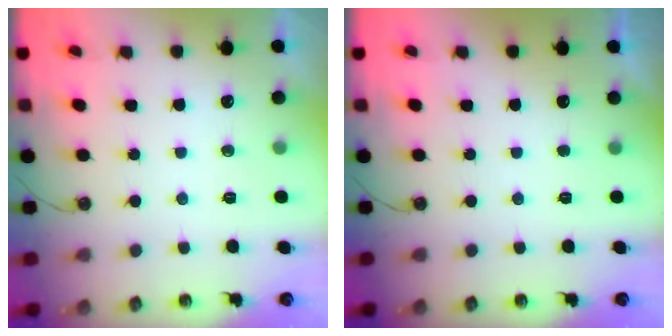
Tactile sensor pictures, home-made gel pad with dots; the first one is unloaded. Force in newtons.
{"total": 0.0}